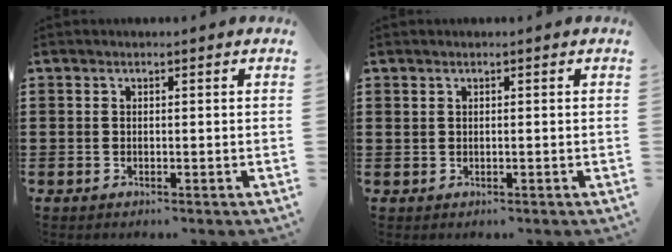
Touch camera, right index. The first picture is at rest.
{"total": 1.7, "force": [1.4, 0.7, 0.6], "torque": [-0.017, 0.004, 0.028]}